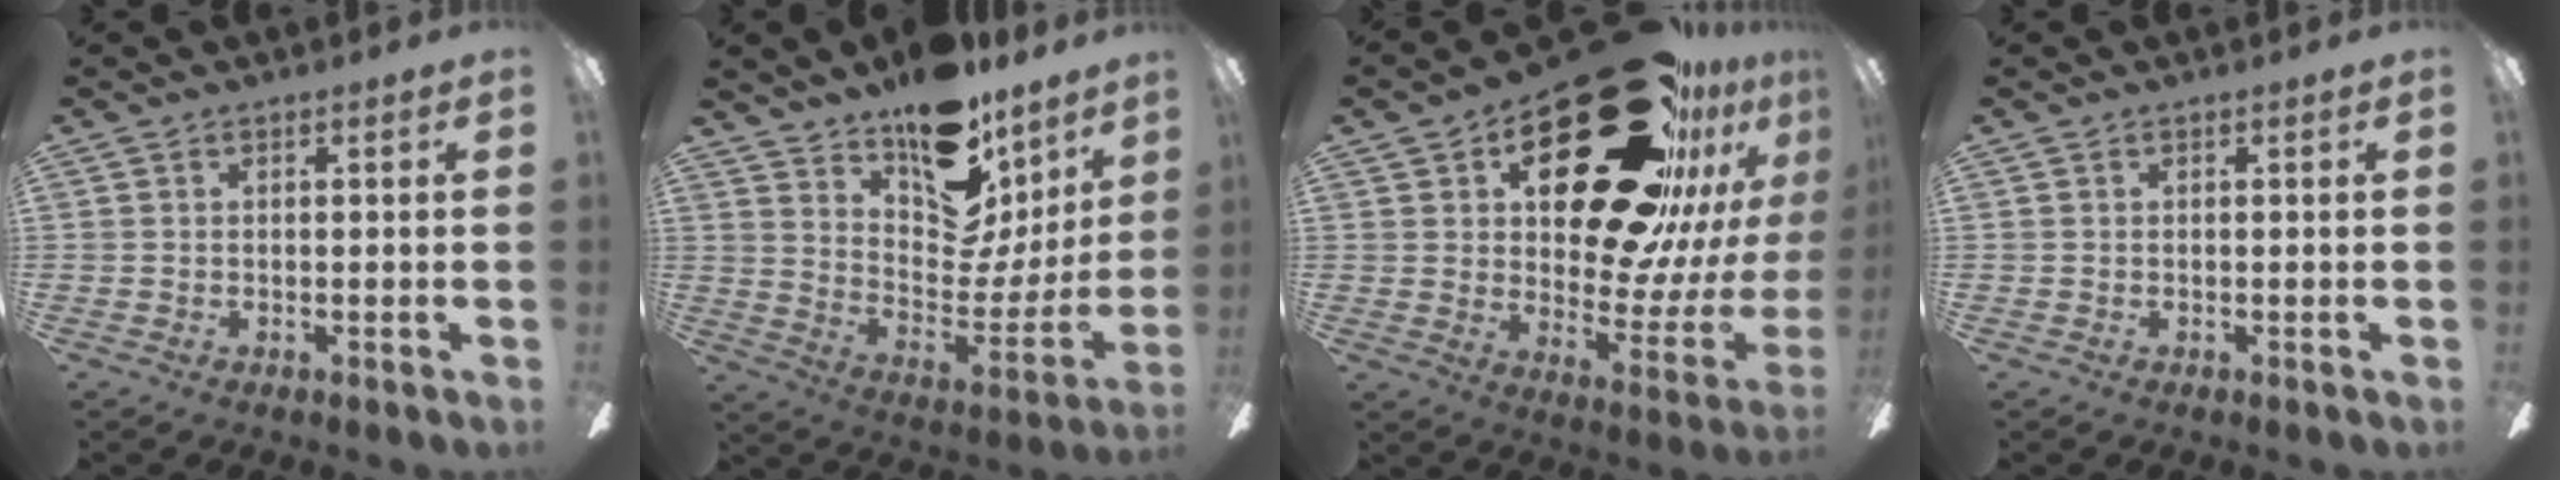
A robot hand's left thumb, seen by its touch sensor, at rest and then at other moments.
{"total": 17.7, "force": [13.2, 8.0, 8.6], "torque": [-0.131, -0.110, 0.235]}
{"total": 34.1, "force": [19.5, 16.0, 23.0], "torque": [-0.300, -0.124, 0.351]}
{"total": 0.0}